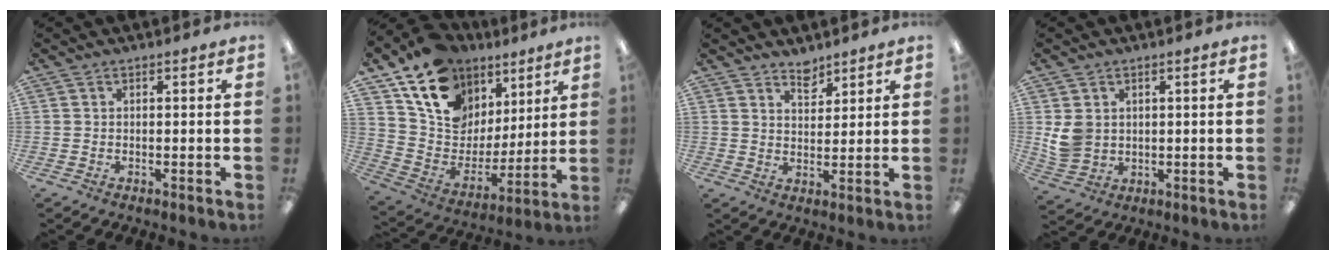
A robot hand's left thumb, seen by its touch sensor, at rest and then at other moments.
{"total": 16.9, "force": [11.1, 11.2, 5.9], "torque": [-0.125, -0.069, 0.212]}
{"total": 4.5, "force": [4.0, 1.9, 0.7], "torque": [0.000, -0.029, 0.071]}
{"total": 5.8, "force": [1.6, 5.0, 2.6], "torque": [-0.054, 0.004, 0.034]}